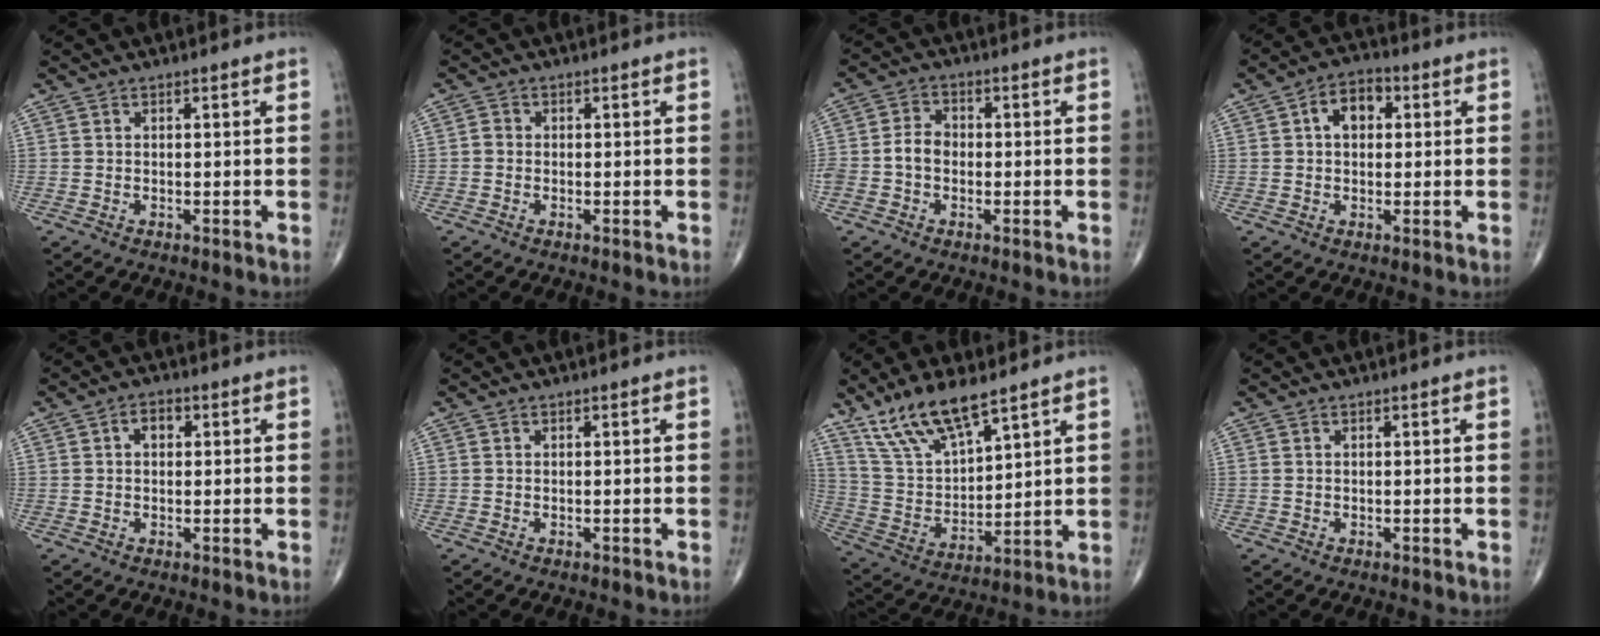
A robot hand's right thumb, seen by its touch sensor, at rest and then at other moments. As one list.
[{"total": 1.2, "force": [-0.3, 1.0, 0.6], "torque": [-0.004, 0.003, -0.008]}, {"total": 4.9, "force": [-1.0, 3.7, 3.1], "torque": [-0.057, 0.019, -0.023]}, {"total": 6.2, "force": [1.4, 4.2, 4.3], "torque": [-0.056, 0.013, 0.013]}, {"total": 2.7, "force": [0.6, 1.9, 1.8], "torque": [-0.023, 0.011, 0.007]}, {"total": 0.0}, {"total": 13.6, "force": [9.9, 4.3, 8.2], "torque": [-0.147, -0.044, 0.207]}, {"total": 0.0}]